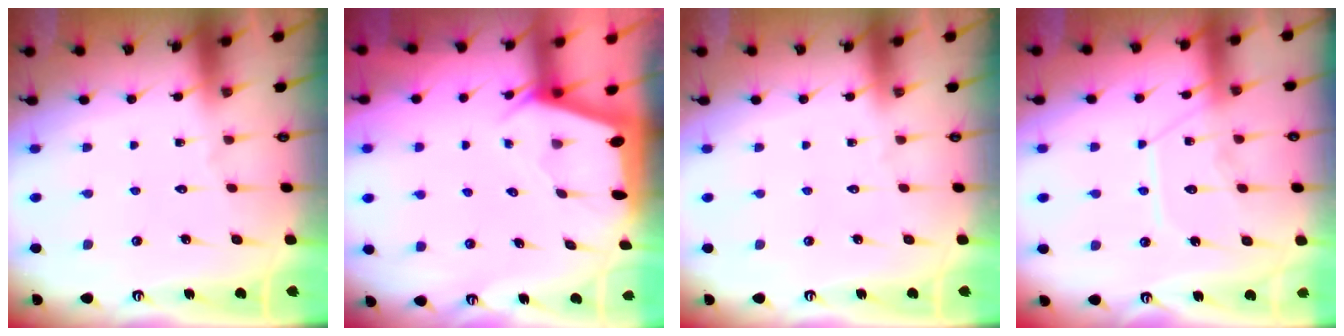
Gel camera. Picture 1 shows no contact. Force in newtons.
{"total": 2.0, "press": 1.9, "slide": 0.3}
{"total": 0.0}
{"total": 11.1, "press": 11.1, "slide": 1.1}